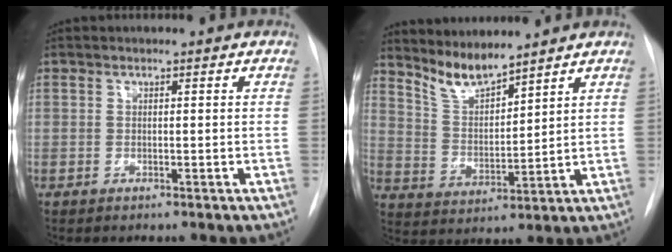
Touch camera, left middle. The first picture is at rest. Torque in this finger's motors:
{"motor_torque": [0.66, -0.83, 0.01, 0.07]}